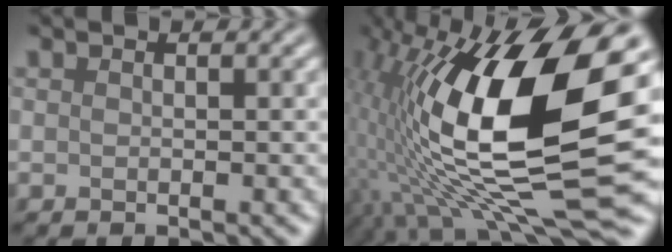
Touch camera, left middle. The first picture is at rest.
{"total": 18.4, "force": [1.4, 7.5, 16.7], "torque": [-0.306, 0.011, 0.019]}